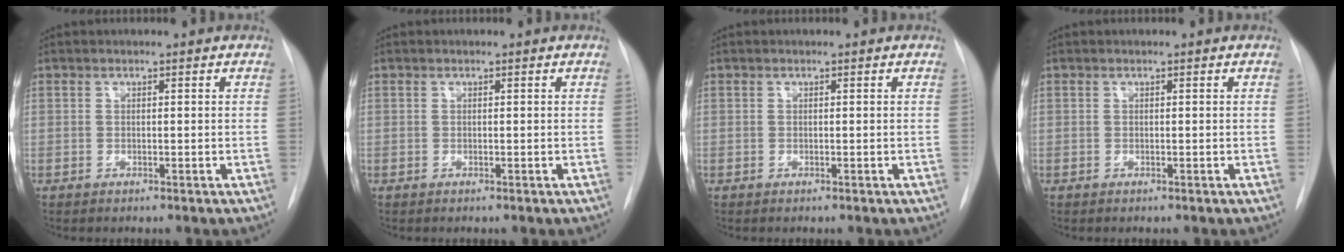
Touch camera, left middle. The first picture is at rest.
{"total": 0.0}
{"total": 0.0}
{"total": 0.0}